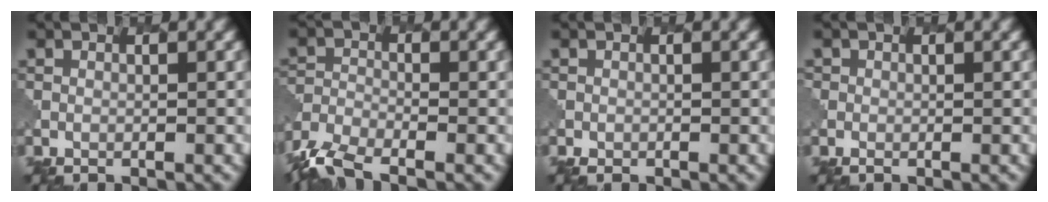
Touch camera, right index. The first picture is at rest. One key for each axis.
{"total": 5.5, "fx": -4.3, "fy": 1.8, "fz": 2.9, "tx": -0.062, "ty": -0.013, "tz": -0.096}
{"total": 0.5, "fx": -0.3, "fy": 0.4, "fz": 0.1, "tx": -0.002, "ty": -0.003, "tz": -0.005}
{"total": 0.6, "fx": -0.1, "fy": 0.6, "fz": 0.0, "tx": -0.001, "ty": -0.001, "tz": -0.002}